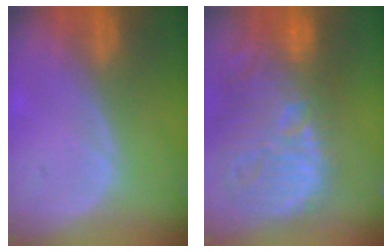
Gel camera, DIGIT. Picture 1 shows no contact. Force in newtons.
{"total": 15.2, "press": 13.3, "slide": 7.4}